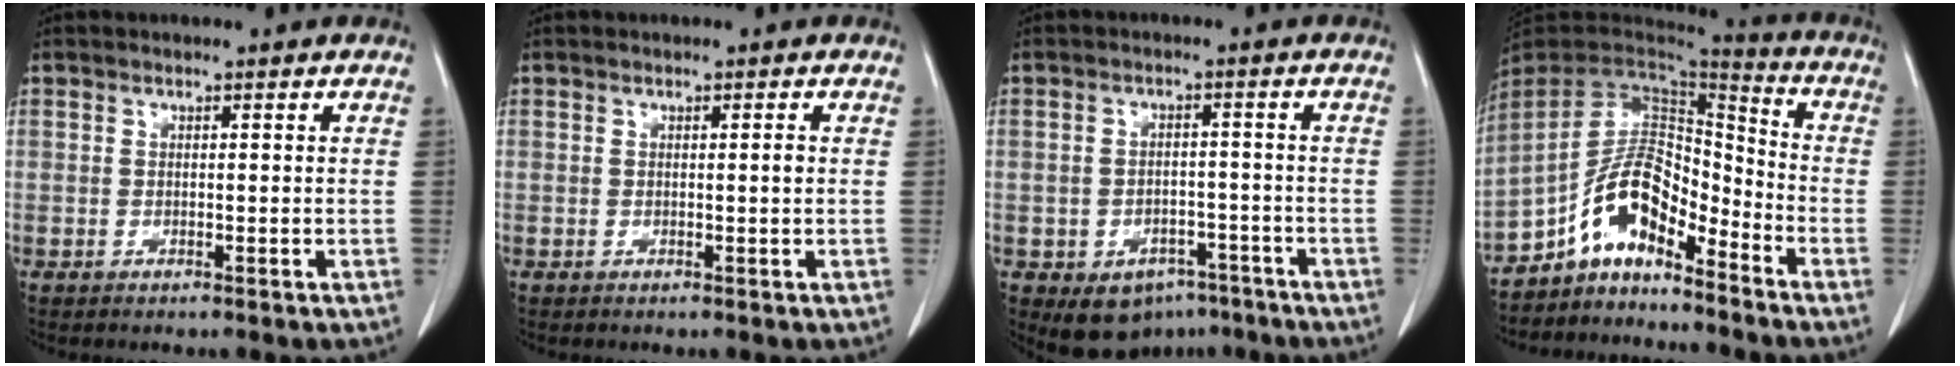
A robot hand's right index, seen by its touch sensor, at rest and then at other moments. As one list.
[{"total": 0.7, "force": [0.1, 0.0, 0.7], "torque": [-0.012, -0.001, 0.001]}, {"total": 7.8, "force": [-4.9, 5.3, 3.1], "torque": [-0.039, 0.012, -0.060]}, {"total": 10.7, "force": [-7.7, 3.9, 6.3], "torque": [-0.115, 0.032, -0.141]}]